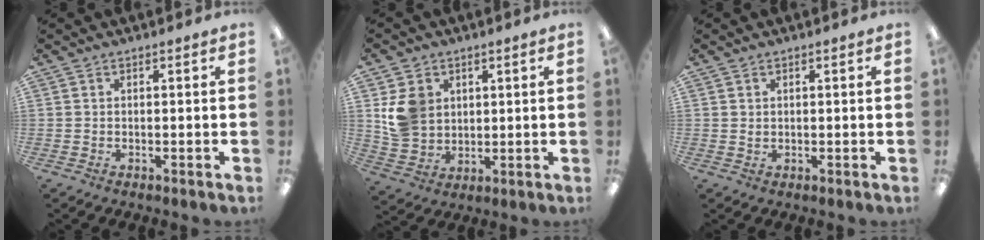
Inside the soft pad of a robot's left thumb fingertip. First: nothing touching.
{"total": 8.8, "force": [3.1, 7.5, 3.4], "torque": [-0.067, 0.002, 0.063]}
{"total": 0.8, "force": [0.4, 0.7, 0.1], "torque": [-0.002, 0.002, 0.008]}